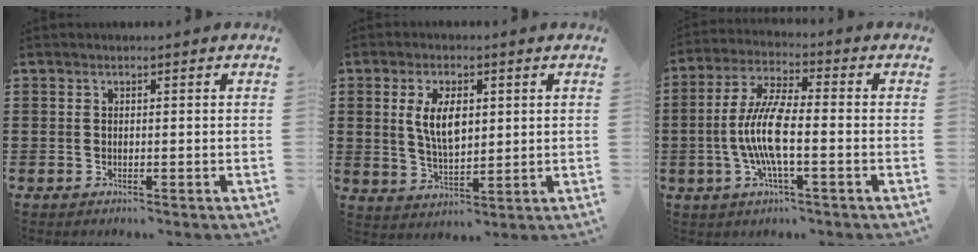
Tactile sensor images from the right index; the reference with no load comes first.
{"total": 6.7, "force": [1.5, 3.2, 5.7], "torque": [-0.110, 0.007, 0.023]}
{"total": 9.2, "force": [-1.8, 2.4, 8.8], "torque": [-0.196, -0.013, -0.042]}